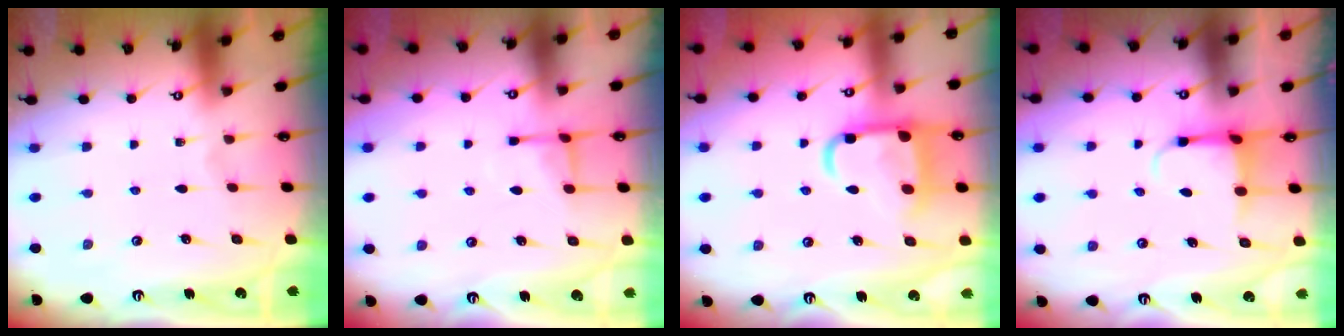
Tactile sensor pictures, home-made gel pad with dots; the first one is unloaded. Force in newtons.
{"total": 5.4, "press": 5.4, "slide": 0.6}
{"total": 13.1, "press": 13.0, "slide": 1.4}
{"total": 4.0, "press": 3.8, "slide": 1.2}